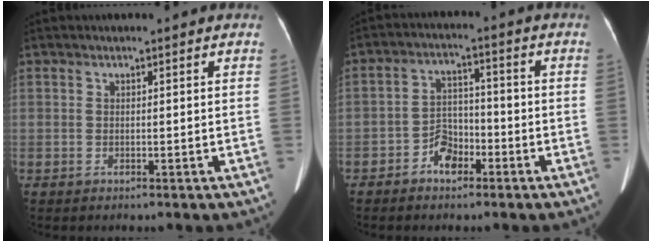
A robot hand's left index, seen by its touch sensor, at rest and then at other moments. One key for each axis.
{"total": 5.1, "fx": -2.9, "fy": 3.2, "fz": 2.7, "tx": -0.049, "ty": 0.017, "tz": -0.053}